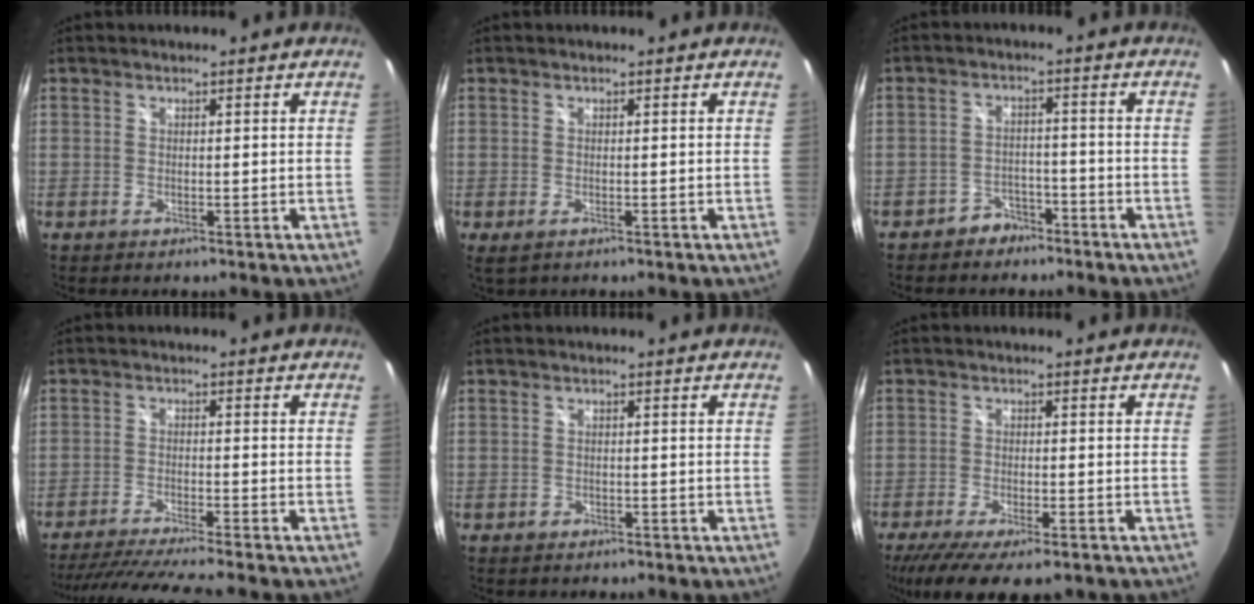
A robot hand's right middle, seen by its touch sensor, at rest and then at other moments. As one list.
[{"total": 1.5, "force": [-0.5, 0.8, 1.1], "torque": [-0.025, -0.007, -0.005]}, {"total": 4.6, "force": [-3.6, 2.8, 0.5], "torque": [-0.016, 0.019, -0.054]}, {"total": 12.6, "force": [-11.0, -0.5, 6.2], "torque": [-0.129, -0.021, -0.178]}, {"total": 1.3, "force": [-0.9, 0.9, 0.2], "torque": [-0.008, 0.002, -0.011]}, {"total": 11.8, "force": [-8.7, 3.0, 7.4], "torque": [-0.159, -0.047, -0.141]}]